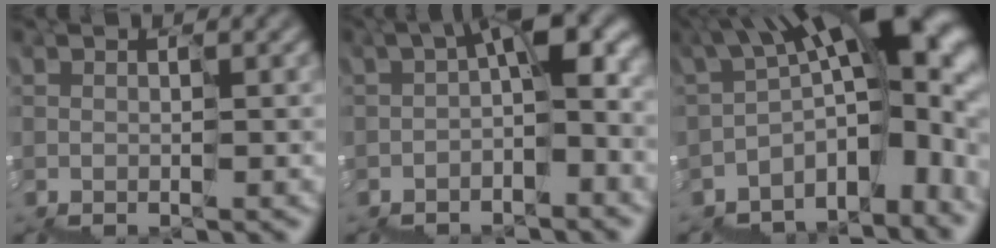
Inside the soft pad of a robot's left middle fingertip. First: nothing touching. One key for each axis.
{"total": 6.3, "fx": -1.1, "fy": 2.2, "fz": 5.8, "tx": -0.092, "ty": 0.020, "tz": -0.019}
{"total": 12.5, "fx": -2.3, "fy": 6.6, "fz": 10.4, "tx": -0.149, "ty": 0.013, "tz": -0.025}